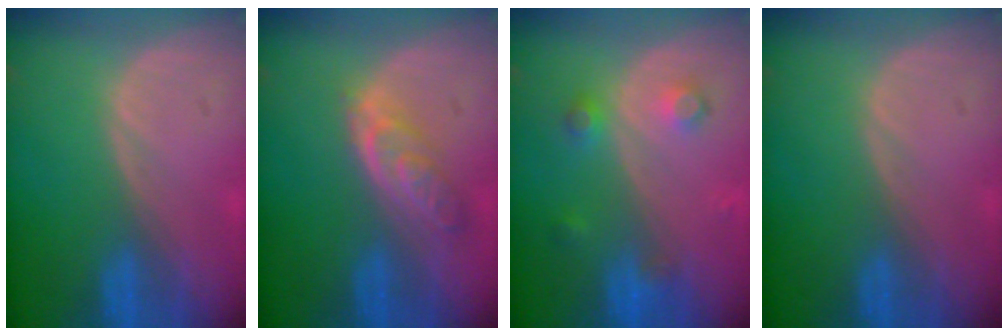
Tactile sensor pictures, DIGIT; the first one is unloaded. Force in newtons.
{"total": 5.0, "press": 4.9, "slide": 0.4}
{"total": 3.8, "press": 3.4, "slide": 1.7}
{"total": 0.0}